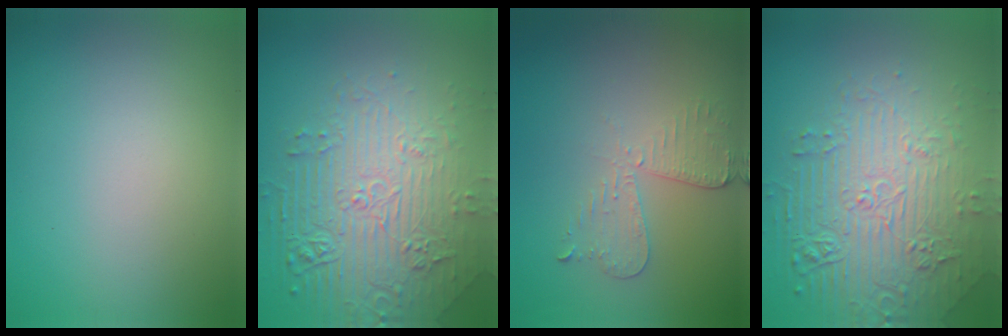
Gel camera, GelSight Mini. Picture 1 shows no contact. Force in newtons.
{"total": 8.1, "press": 5.8, "slide": 5.7}
{"total": 2.9, "press": 2.5, "slide": 1.5}
{"total": 7.9, "press": 5.6, "slide": 5.5}